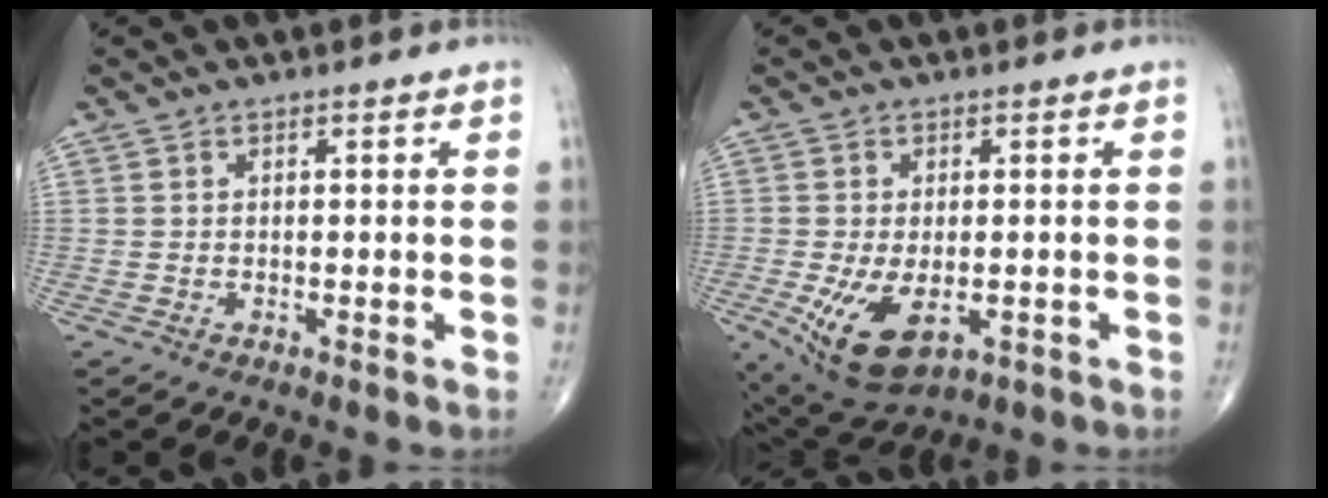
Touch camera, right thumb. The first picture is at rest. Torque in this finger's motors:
{"motor_torque": [-0.11, 0.45, 0.67, 0.15, 0.18]}